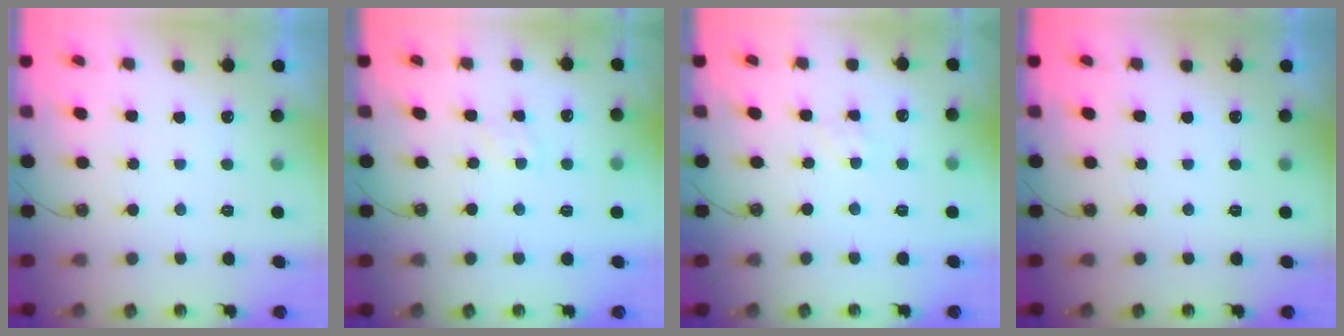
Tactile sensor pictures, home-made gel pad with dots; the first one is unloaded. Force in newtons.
{"total": 2.9, "press": 2.9, "slide": 0.4}
{"total": 1.3, "press": 1.3, "slide": 0.2}
{"total": 0.0}